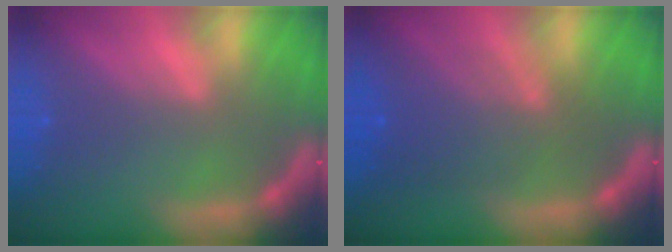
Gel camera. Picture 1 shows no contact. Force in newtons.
{"total": 6.0}